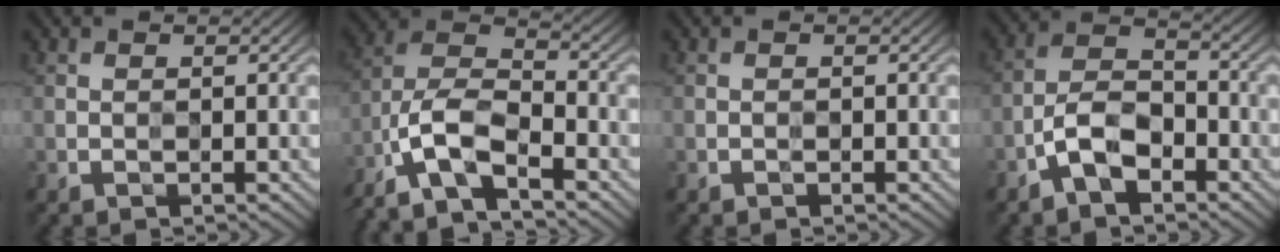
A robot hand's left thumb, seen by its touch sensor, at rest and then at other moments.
{"total": 12.3, "force": [-7.8, 4.4, 8.4], "torque": [-0.175, -0.004, -0.166]}
{"total": 0.0}
{"total": 6.3, "force": [-3.4, 3.0, 4.4], "torque": [-0.079, 0.012, -0.078]}